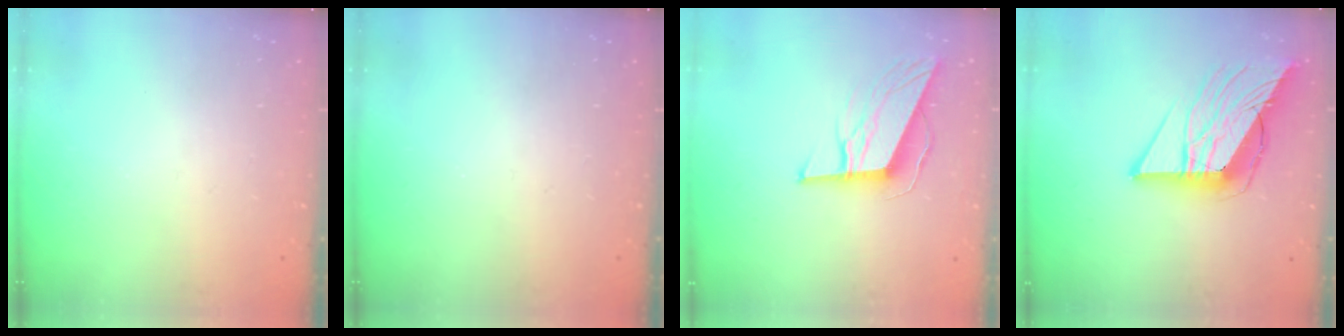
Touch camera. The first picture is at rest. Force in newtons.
{"total": 0.0}
{"total": 9.7, "press": 9.5, "slide": 1.9}
{"total": 14.7, "press": 14.6, "slide": 1.7}